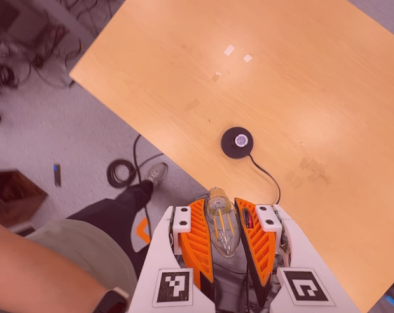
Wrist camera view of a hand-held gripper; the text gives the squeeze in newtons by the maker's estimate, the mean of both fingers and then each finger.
{"total": 20.4, "left": 22.5, "right": 18.2}